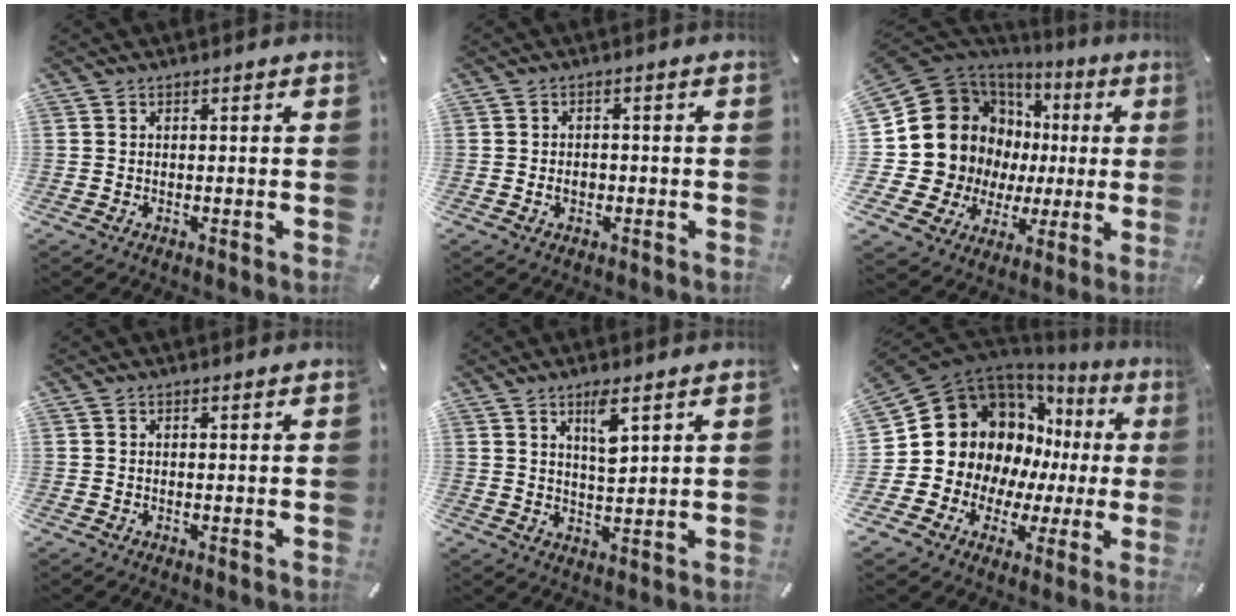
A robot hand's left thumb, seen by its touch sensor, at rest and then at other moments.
{"total": 2.9, "force": [-0.9, 2.1, 1.8], "torque": [-0.034, 0.006, -0.016]}
{"total": 21.5, "force": [4.0, 18.0, 11.0], "torque": [-0.225, -0.040, 0.102]}
{"total": 0.0}
{"total": 5.8, "force": [3.4, 1.4, 4.5], "torque": [-0.081, -0.013, 0.055]}
{"total": 18.0, "force": [5.1, 15.0, 8.5], "torque": [-0.153, -0.046, 0.117]}